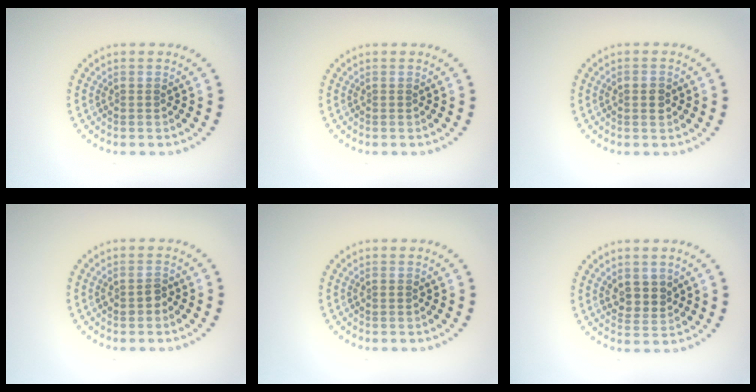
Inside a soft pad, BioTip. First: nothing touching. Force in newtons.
{"total": 0.0}
{"total": 1.9, "press": 1.9, "slide": 0.2}
{"total": 1.1, "press": 1.1, "slide": 0.3}
{"total": 0.7, "press": 0.7, "slide": 0.0}
{"total": 2.5, "press": 2.3, "slide": 1.0}